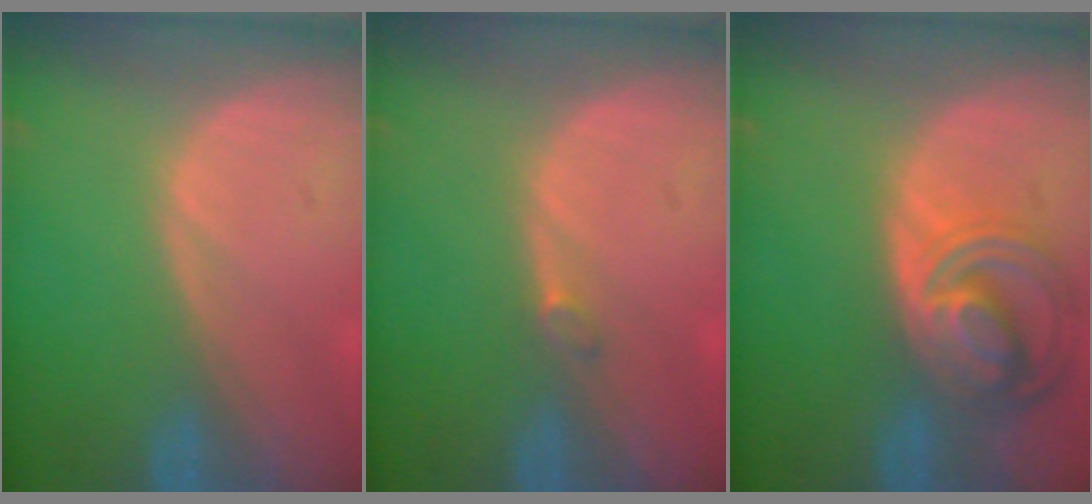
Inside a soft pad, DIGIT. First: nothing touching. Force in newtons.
{"total": 0.9, "press": 0.9, "slide": 0.3}
{"total": 8.6, "press": 7.4, "slide": 4.4}